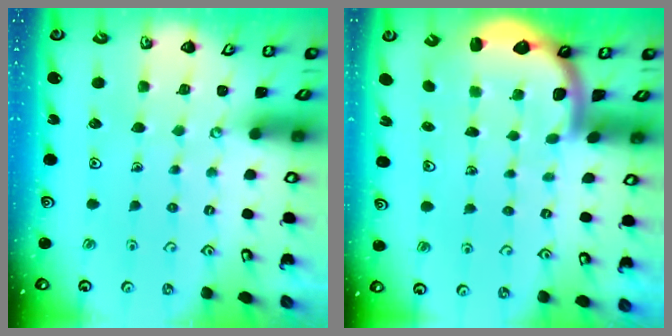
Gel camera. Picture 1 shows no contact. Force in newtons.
{"total": 2.4, "press": 2.3, "slide": 0.4}